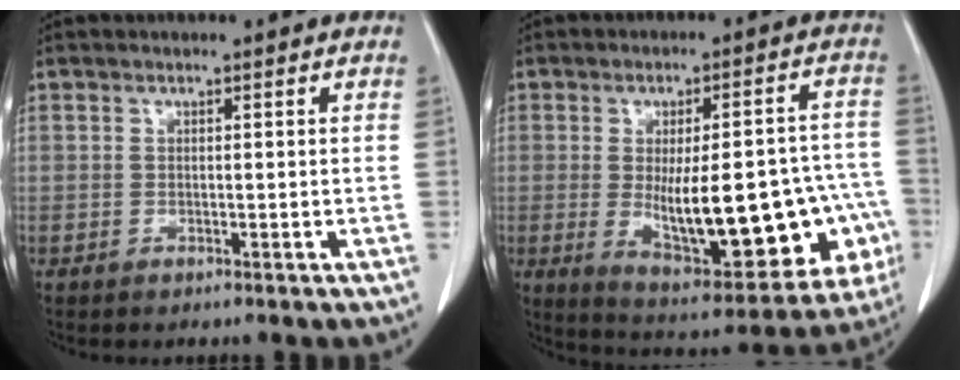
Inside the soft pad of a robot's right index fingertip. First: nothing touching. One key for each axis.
{"total": 22.4, "fx": -4.5, "fy": 7.2, "fz": 20.7, "tx": -0.233, "ty": 0.017, "tz": -0.032}